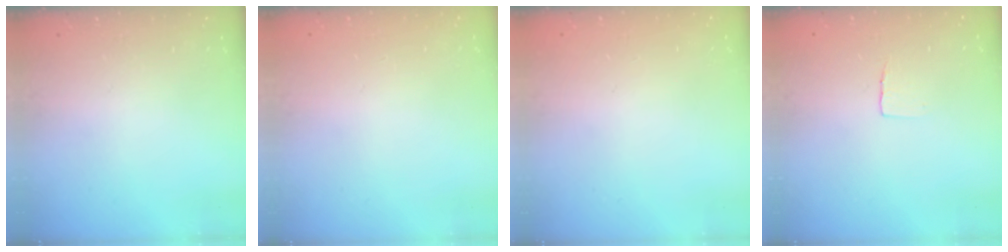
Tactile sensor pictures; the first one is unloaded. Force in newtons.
{"total": 0.8, "press": 0.4, "slide": 0.7}
{"total": 0.0}
{"total": 4.1, "press": 4.1, "slide": 0.3}